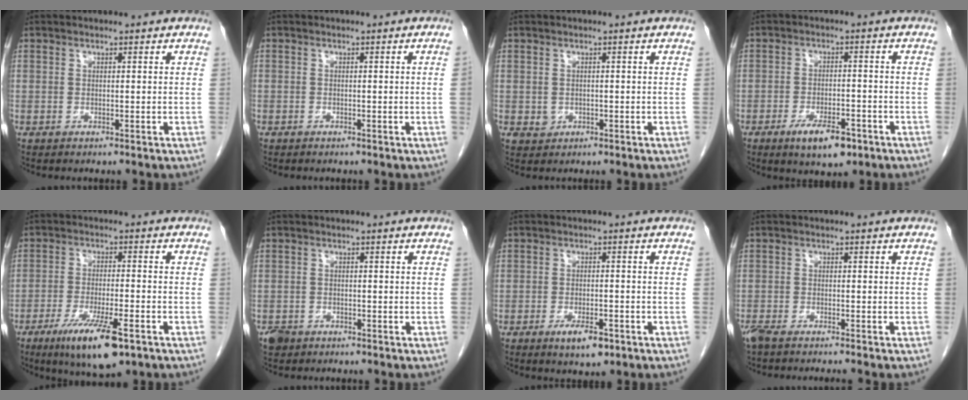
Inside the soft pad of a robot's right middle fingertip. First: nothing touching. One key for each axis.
{"total": 0.6, "fx": -0.2, "fy": -0.2, "fz": 0.5, "tx": -0.004, "ty": 0.001, "tz": -0.004}
{"total": 1.5, "fx": -0.3, "fy": 1.4, "fz": 0.5, "tx": -0.008, "ty": 0.003, "tz": 0.003}
{"total": 5.4, "fx": -3.1, "fy": 1.9, "fz": 4.0, "tx": -0.069, "ty": -0.005, "tz": -0.043}
{"total": 10.7, "fx": -6.2, "fy": 1.9, "fz": 8.4, "tx": -0.151, "ty": -0.024, "tz": -0.099}
{"total": 2.1, "fx": -1.5, "fy": 1.4, "fz": 0.6, "tx": -0.016, "ty": 0.002, "tz": -0.022}
{"total": 4.6, "fx": -2.6, "fy": 1.5, "fz": 3.4, "tx": -0.060, "ty": -0.004, "tz": -0.036}
{"total": 5.4, "fx": -4.6, "fy": 0.4, "fz": 2.7, "tx": -0.038, "ty": -0.009, "tz": -0.075}